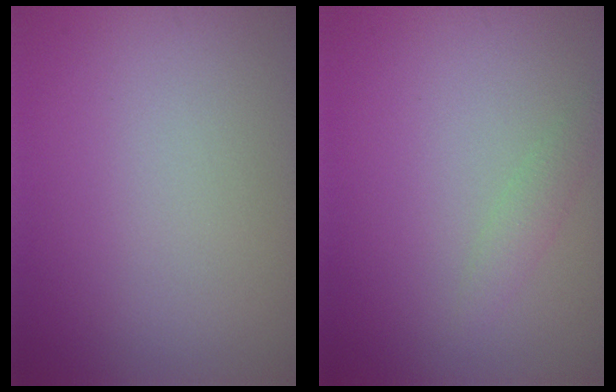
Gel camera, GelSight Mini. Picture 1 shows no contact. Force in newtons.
{"total": 1.3, "press": 1.3, "slide": 0.1}